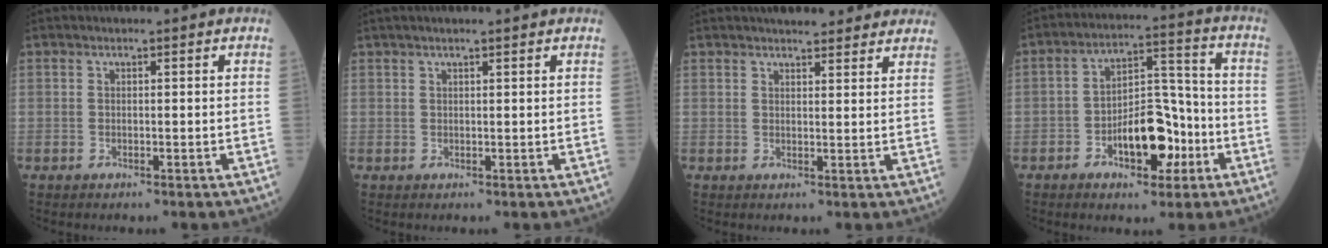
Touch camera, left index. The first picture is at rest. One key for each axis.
{"total": 4.3, "fx": 3.4, "fy": 0.1, "fz": 2.6, "tx": -0.038, "ty": 0.028, "tz": 0.053}
{"total": 9.6, "fx": 8.4, "fy": 2.2, "fz": 4.0, "tx": -0.042, "ty": 0.014, "tz": 0.096}
{"total": 10.2, "fx": -4.3, "fy": 4.9, "fz": 7.8, "tx": -0.135, "ty": 0.019, "tz": -0.069}